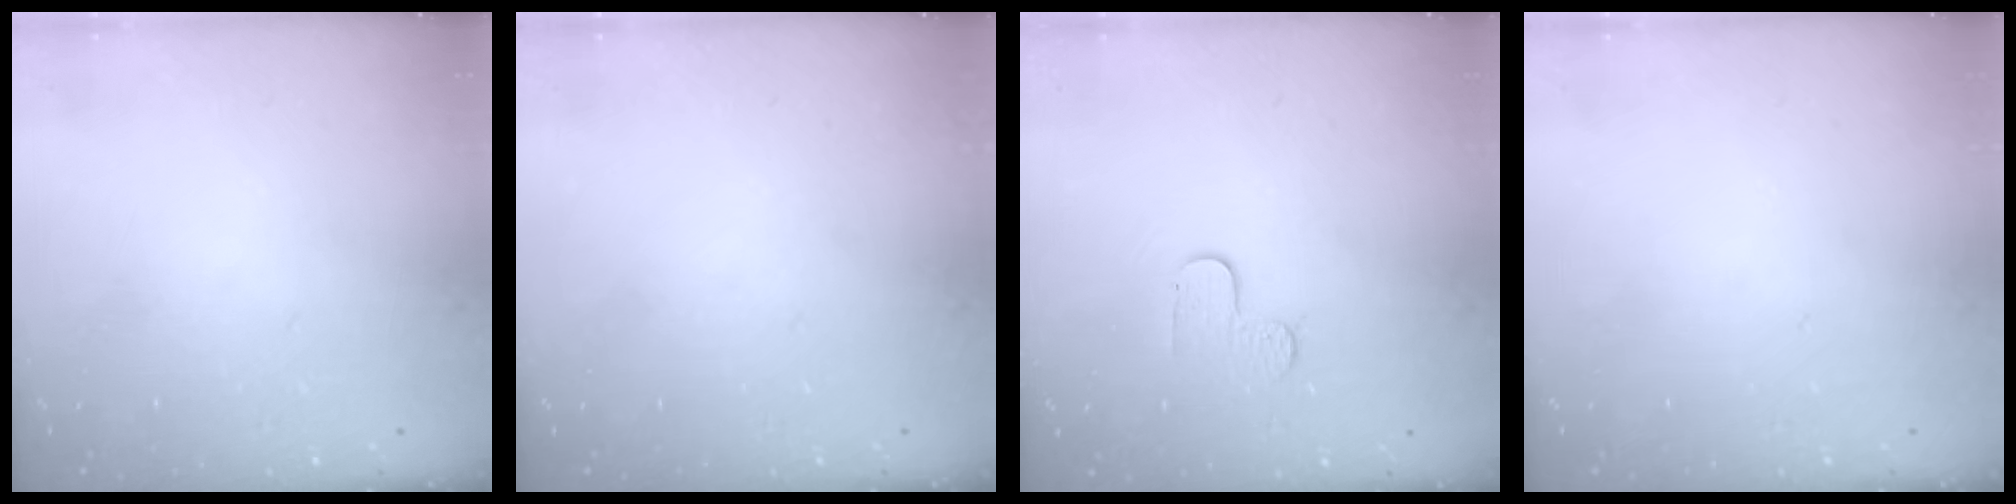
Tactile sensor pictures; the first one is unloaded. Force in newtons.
{"total": 0.0}
{"total": 4.6, "press": 4.6, "slide": 0.5}
{"total": 0.0}